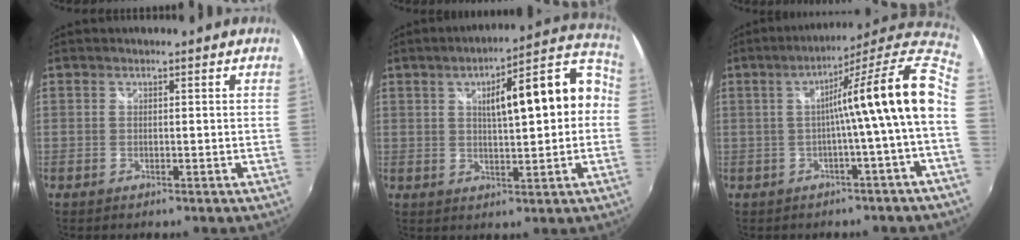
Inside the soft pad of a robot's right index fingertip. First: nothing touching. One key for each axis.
{"total": 14.2, "fx": 1.6, "fy": 3.8, "fz": 13.6, "tx": -0.190, "ty": 0.043, "tz": 0.035}
{"total": 14.6, "fx": 0.0, "fy": -1.4, "fz": 14.6, "tx": -0.193, "ty": 0.004, "tz": -0.004}